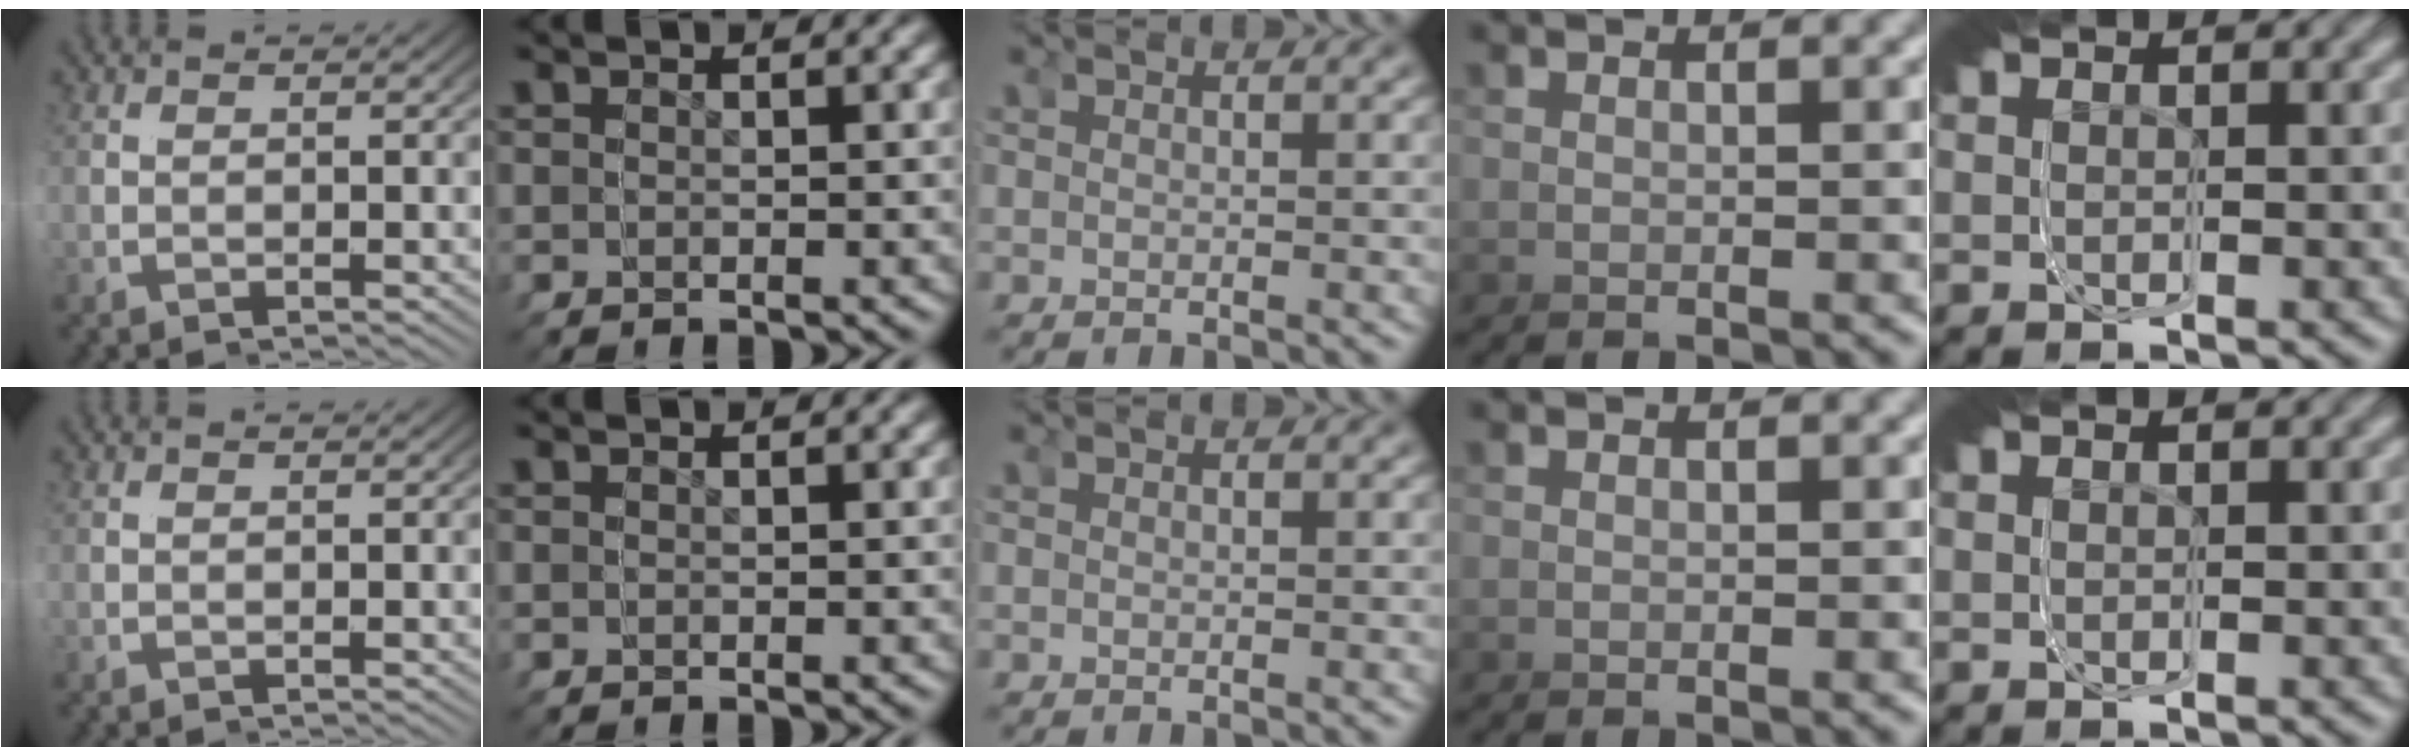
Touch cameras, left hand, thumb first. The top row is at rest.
{}